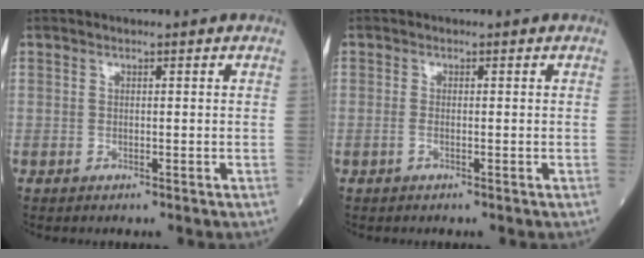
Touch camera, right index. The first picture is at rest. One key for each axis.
{"total": 0.7, "fx": -0.4, "fy": 0.0, "fz": 0.6, "tx": -0.013, "ty": 0.001, "tz": -0.008}